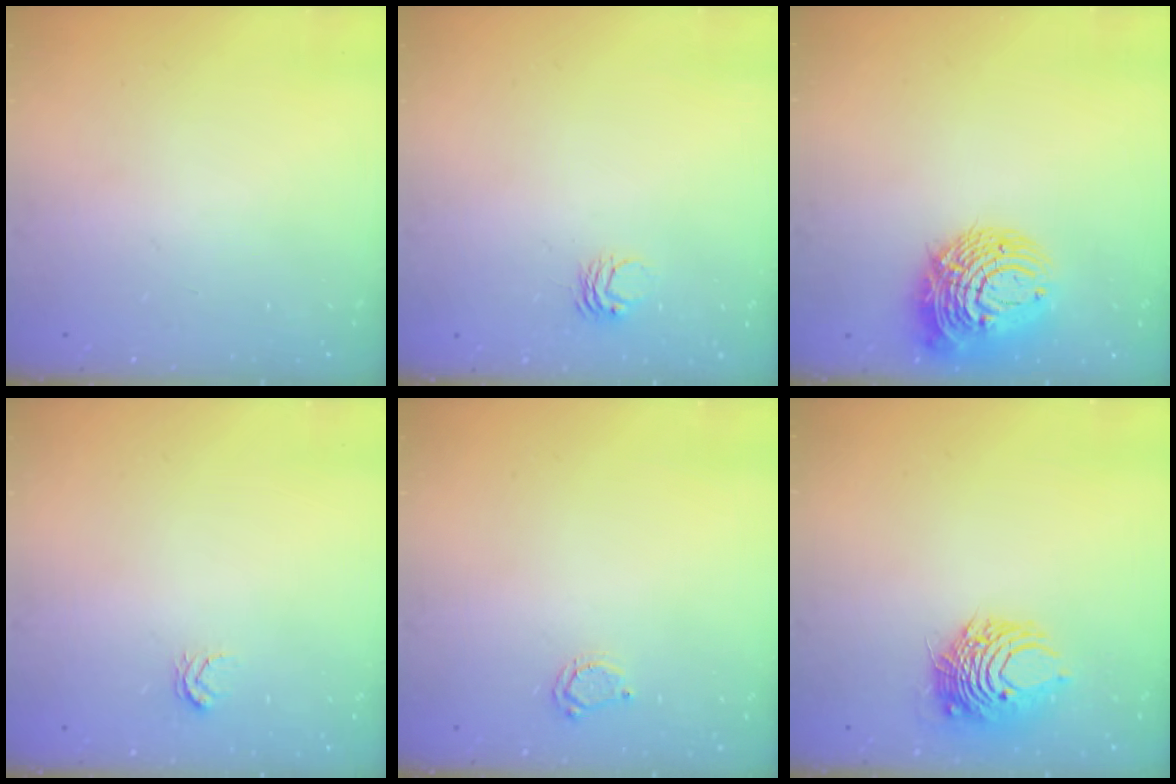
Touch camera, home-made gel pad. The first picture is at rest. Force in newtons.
{"total": 2.7, "press": 2.7, "slide": 0.2}
{"total": 13.0, "press": 12.9, "slide": 1.3}
{"total": 2.6, "press": 2.6, "slide": 0.3}
{"total": 4.2, "press": 4.2, "slide": 0.2}
{"total": 8.3, "press": 8.2, "slide": 0.3}